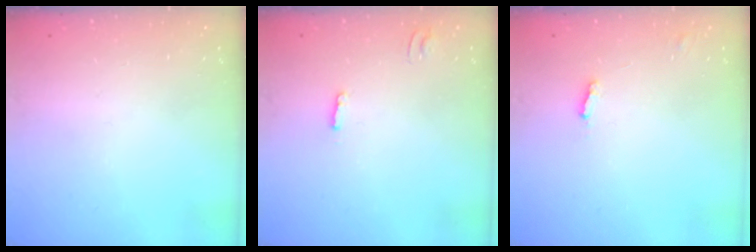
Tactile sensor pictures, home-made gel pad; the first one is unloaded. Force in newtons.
{"total": 1.8, "press": 1.8, "slide": 0.2}
{"total": 1.9, "press": 1.9, "slide": 0.2}